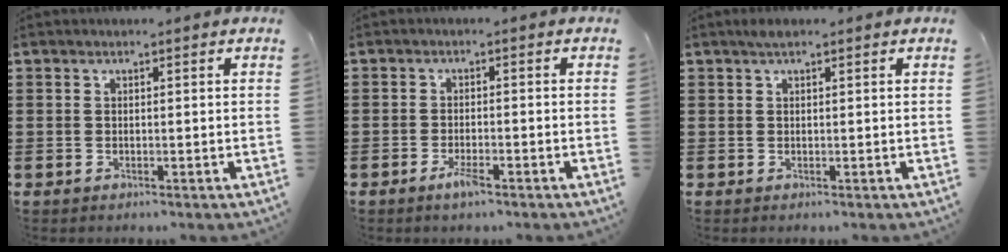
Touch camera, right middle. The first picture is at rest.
{"total": 2.6, "force": [-1.5, 0.6, 2.0], "torque": [-0.049, -0.007, -0.031]}
{"total": 0.8, "force": [0.5, 0.4, 0.6], "torque": [-0.004, -0.001, 0.007]}